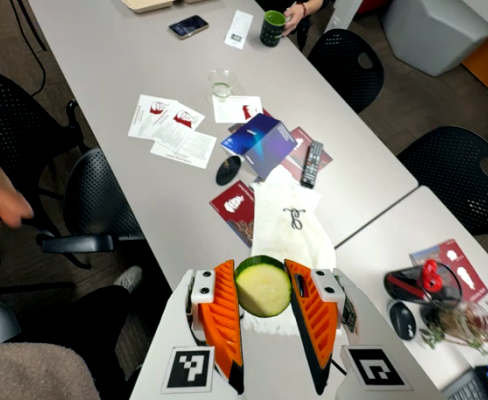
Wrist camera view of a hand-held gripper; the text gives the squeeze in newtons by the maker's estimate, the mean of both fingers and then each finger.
{"total": 10.9, "left": 10.8, "right": 11.1}